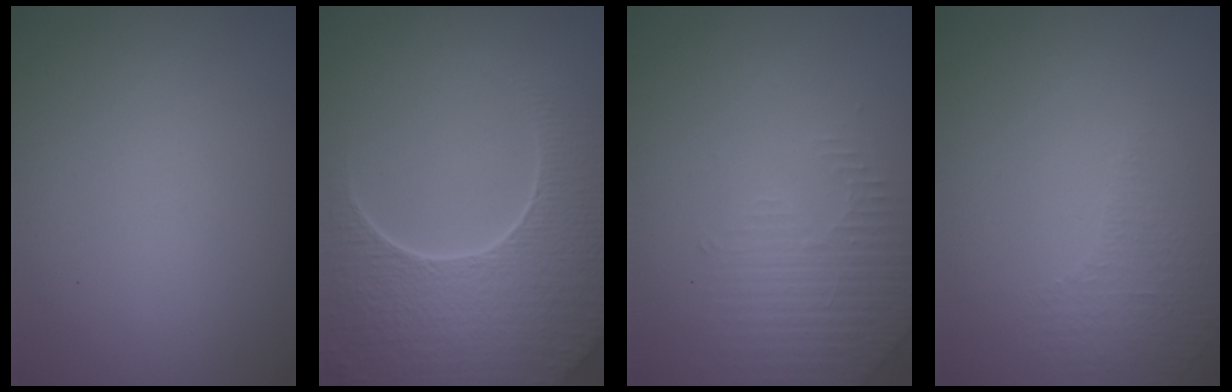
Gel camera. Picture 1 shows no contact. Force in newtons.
{"total": 9.5, "press": 6.7, "slide": 6.6}
{"total": 3.1, "press": 3.1, "slide": 0.7}
{"total": 1.1, "press": 0.7, "slide": 0.8}